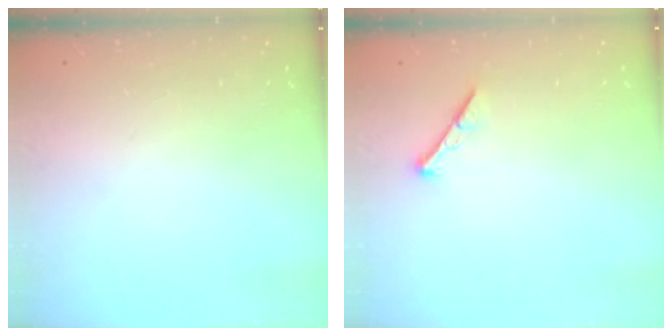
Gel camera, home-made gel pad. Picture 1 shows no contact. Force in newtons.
{"total": 0.0}